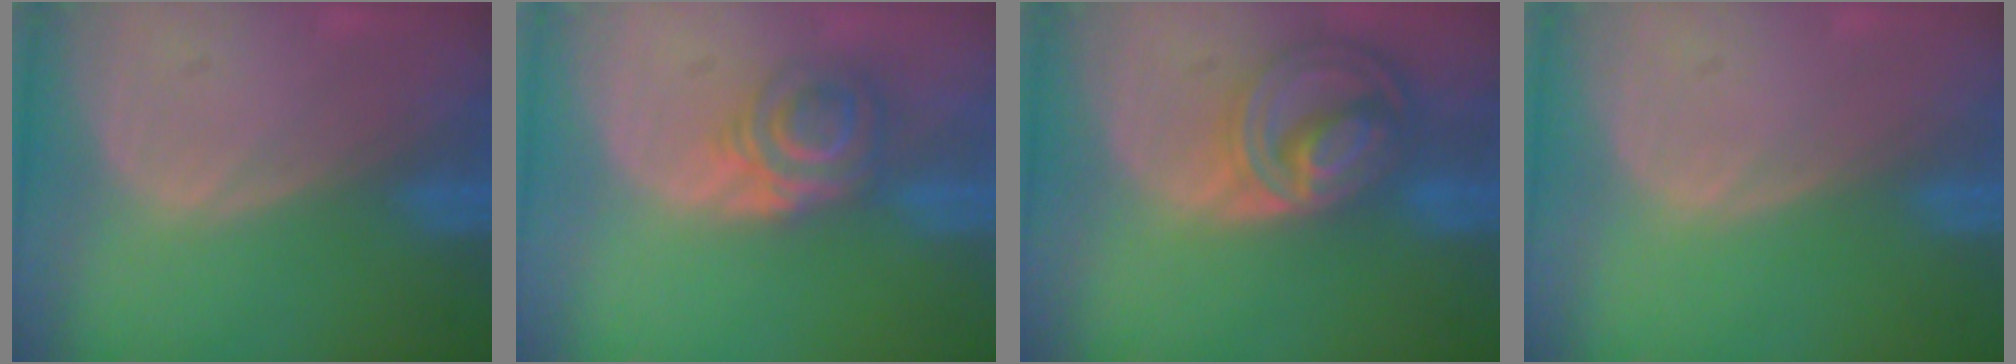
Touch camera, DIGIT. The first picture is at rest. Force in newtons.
{"total": 6.3, "press": 5.4, "slide": 3.2}
{"total": 8.5, "press": 7.3, "slide": 4.3}
{"total": 0.0}